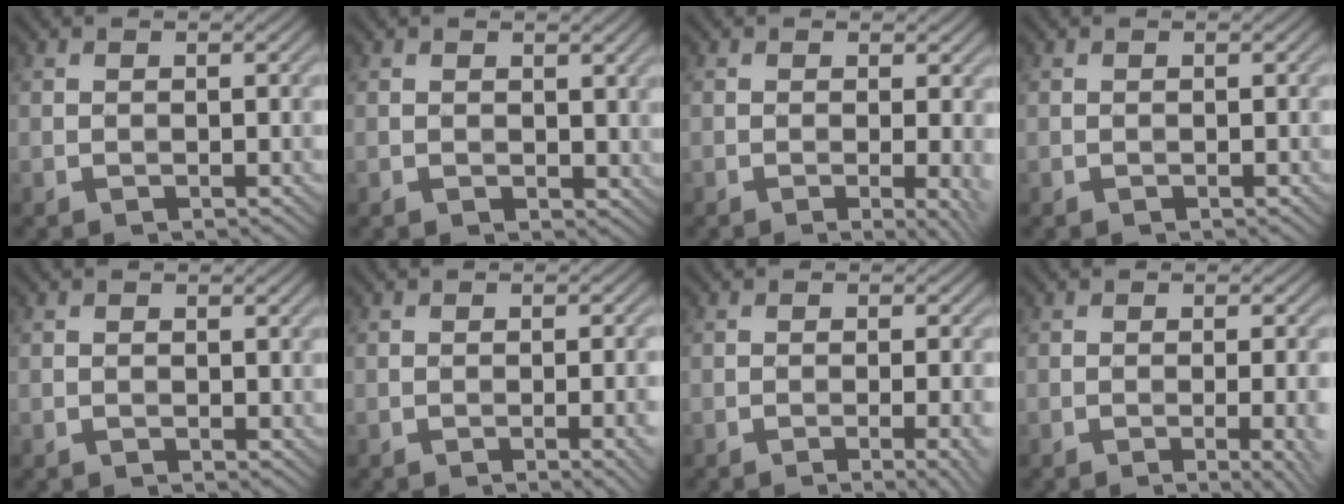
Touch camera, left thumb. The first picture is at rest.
{"total": 1.3, "force": [0.7, 0.9, 0.6], "torque": [-0.011, -0.004, 0.016]}
{"total": 3.3, "force": [-0.4, 0.8, 3.2], "torque": [-0.050, -0.004, -0.008]}
{"total": 0.0}
{"total": 0.5, "force": [0.3, 0.4, 0.2], "torque": [-0.001, -0.002, 0.005]}
{"total": 3.4, "force": [-0.9, 0.7, 3.2], "torque": [-0.043, 0.002, -0.014]}
{"total": 3.5, "force": [-1.1, 0.7, 3.2], "torque": [-0.042, 0.005, -0.019]}
{"total": 5.2, "force": [-1.2, 1.5, 4.9], "torque": [-0.060, -0.002, -0.011]}